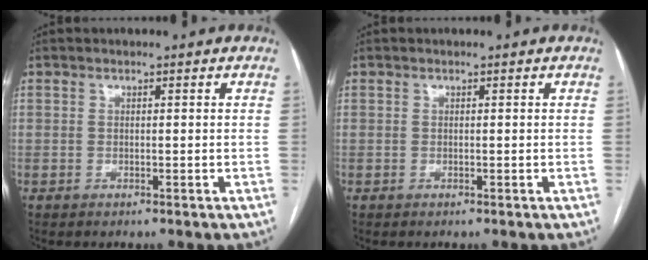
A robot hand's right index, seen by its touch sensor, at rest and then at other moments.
{"total": 0.0}